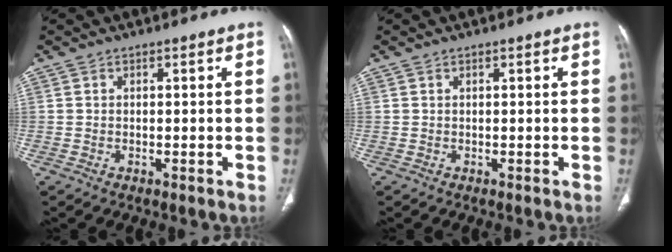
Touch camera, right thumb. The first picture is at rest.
{"total": 0.0}